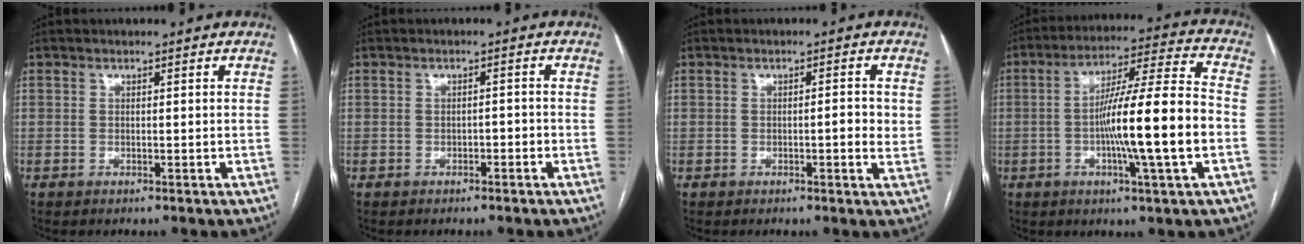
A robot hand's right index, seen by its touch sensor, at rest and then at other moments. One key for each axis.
{"total": 1.3, "fx": -0.7, "fy": 0.6, "fz": 0.8, "tx": -0.016, "ty": 0.002, "tz": -0.009}
{"total": 3.3, "fx": -0.1, "fy": 0.6, "fz": 3.2, "tx": -0.046, "ty": 0.001, "tz": -0.004}
{"total": 16.0, "fx": -3.1, "fy": -0.1, "fz": 15.7, "tx": -0.258, "ty": 0.003, "tz": -0.057}